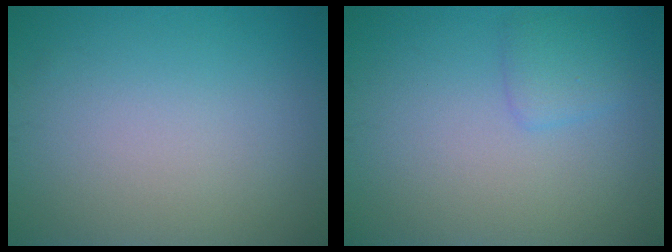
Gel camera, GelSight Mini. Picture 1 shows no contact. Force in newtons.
{"total": 1.6, "press": 1.6, "slide": 0.0}